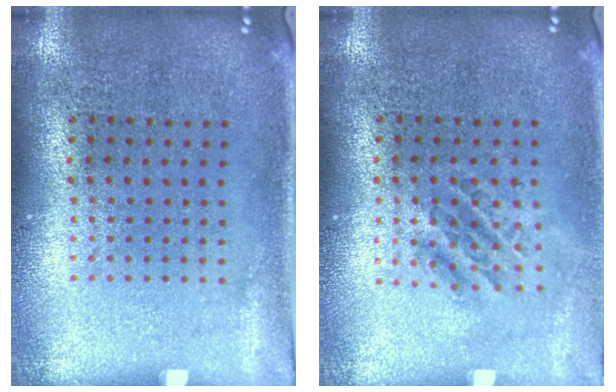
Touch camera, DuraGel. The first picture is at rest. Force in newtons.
{"total": 1.1, "press": 1.0, "slide": 0.5}